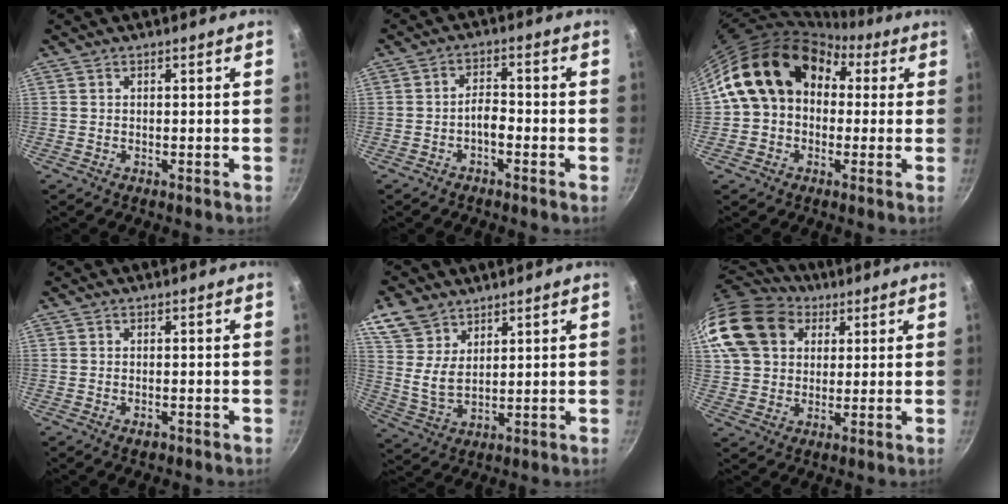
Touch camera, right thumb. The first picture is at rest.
{"total": 3.2, "force": [-1.7, 1.4, 2.3], "torque": [-0.037, 0.021, -0.032]}
{"total": 16.8, "force": [2.8, 13.2, 9.9], "torque": [-0.136, 0.045, 0.035]}
{"total": 1.6, "force": [-0.8, 0.9, 1.1], "torque": [-0.019, 0.001, -0.013]}
{"total": 8.9, "force": [5.9, 5.3, 4.1], "torque": [-0.063, -0.020, 0.123]}
{"total": 18.7, "force": [6.9, 14.5, 9.6], "torque": [-0.189, 0.017, 0.122]}